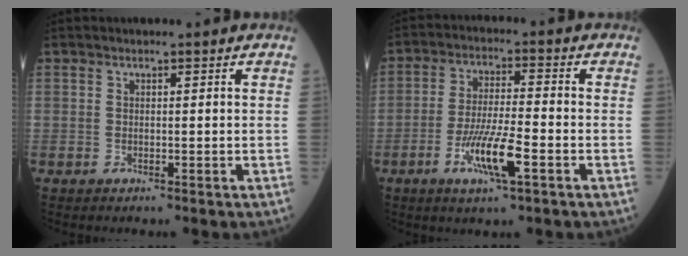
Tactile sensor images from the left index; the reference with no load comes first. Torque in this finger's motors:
{"motor_torque": [0.24, 0.19, 0.25, 0.08]}